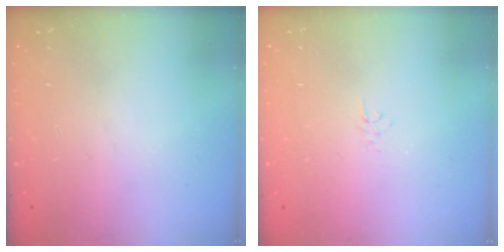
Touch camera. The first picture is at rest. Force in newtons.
{"total": 2.6, "press": 2.6, "slide": 0.3}